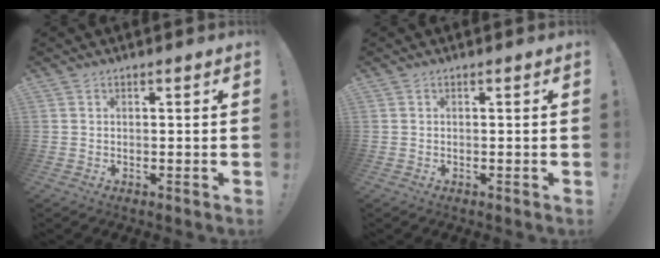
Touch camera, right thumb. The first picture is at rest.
{"total": 0.0}